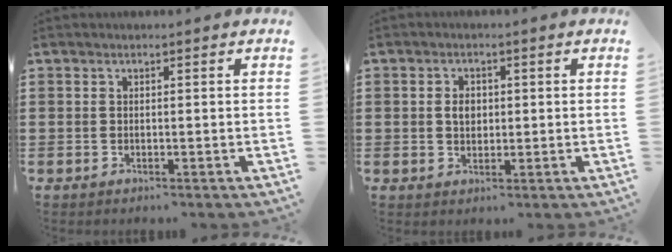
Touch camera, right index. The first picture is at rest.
{"total": 2.7, "force": [0.2, 1.9, 1.8], "torque": [-0.039, 0.009, 0.002]}